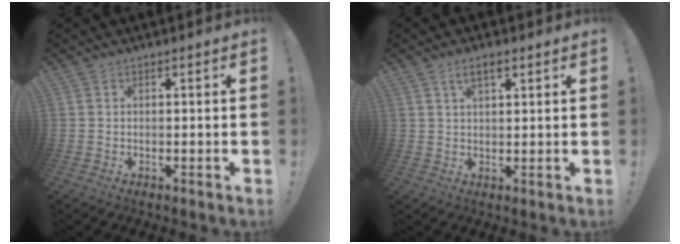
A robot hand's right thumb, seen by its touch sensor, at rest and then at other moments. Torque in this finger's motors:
{"motor_torque": [-0.44, 0.39, 0.41, 0.18, -0.01]}